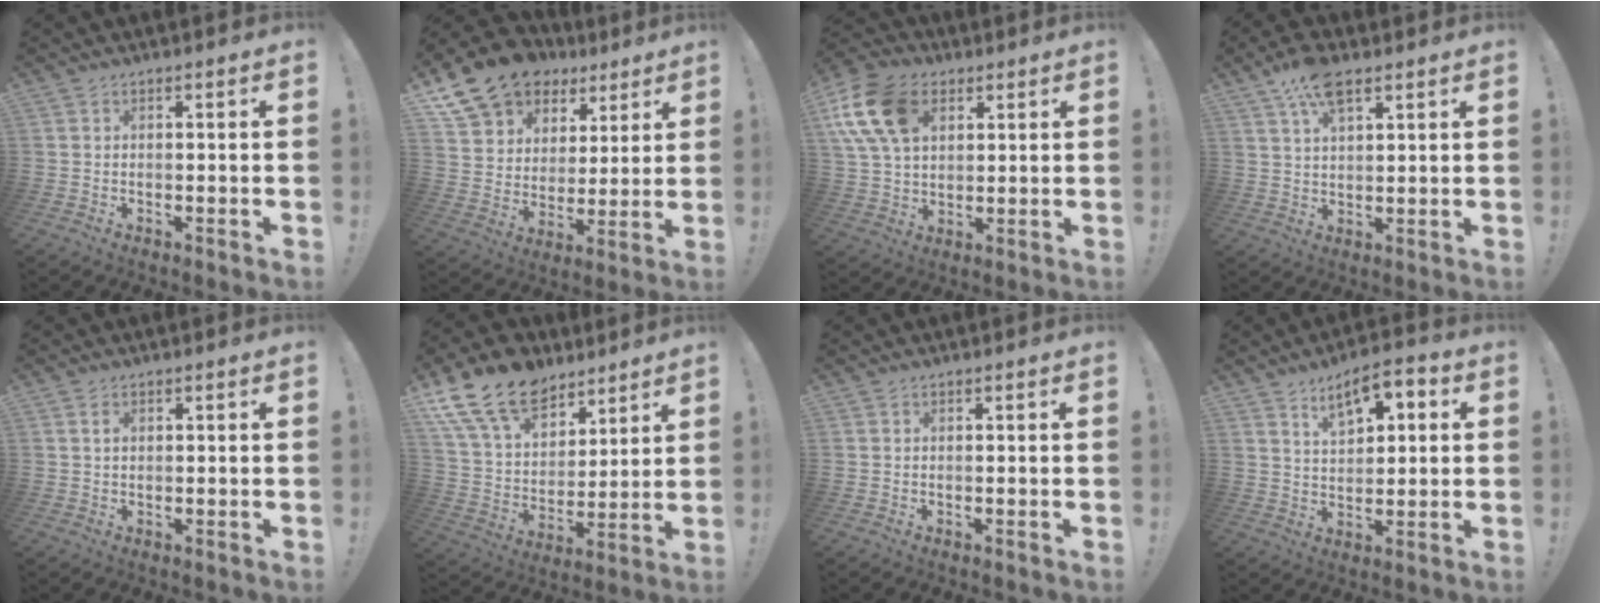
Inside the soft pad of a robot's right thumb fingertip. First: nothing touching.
{"total": 16.0, "force": [11.4, 9.9, 5.2], "torque": [-0.093, -0.079, 0.222]}
{"total": 16.8, "force": [6.7, 11.4, 10.4], "torque": [-0.195, -0.019, 0.130]}
{"total": 9.8, "force": [6.2, 4.6, 6.0], "torque": [-0.104, -0.023, 0.113]}
{"total": 1.2, "force": [0.5, 0.8, 0.8], "torque": [-0.009, 0.000, 0.007]}
{"total": 18.7, "force": [12.3, 11.5, 8.3], "torque": [-0.141, -0.078, 0.235]}
{"total": 0.0}
{"total": 9.2, "force": [4.9, 4.6, 6.3], "torque": [-0.084, -0.022, 0.083]}